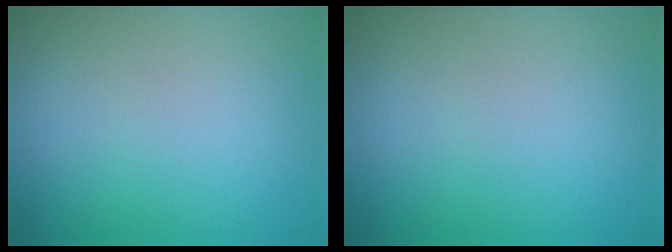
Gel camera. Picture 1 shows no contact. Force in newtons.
{"total": 0.0}